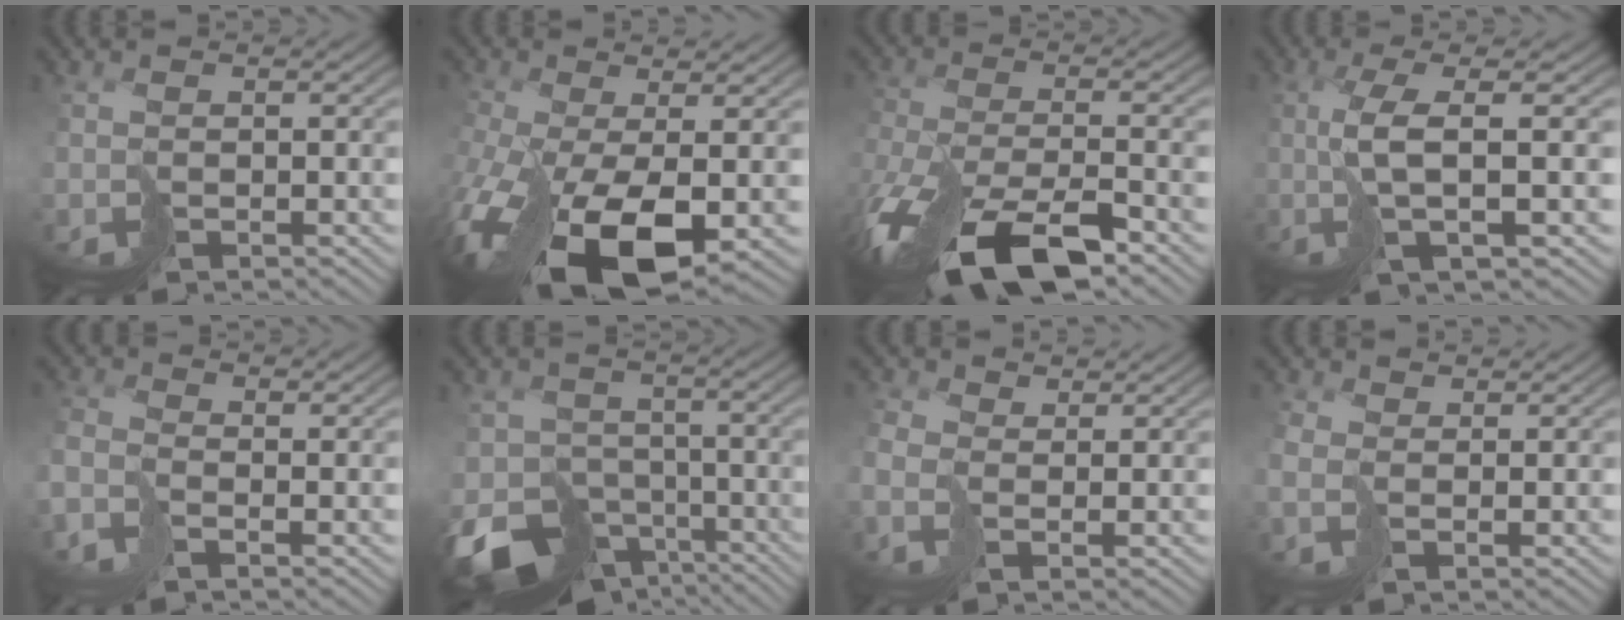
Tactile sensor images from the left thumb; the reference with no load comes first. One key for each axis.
{"total": 15.7, "fx": -6.2, "fy": 7.3, "fz": 12.5, "tx": -0.291, "ty": -0.046, "tz": -0.086}
{"total": 13.9, "fx": -8.5, "fy": 5.8, "fz": 9.4, "tx": -0.223, "ty": -0.041, "tz": -0.144}
{"total": 7.0, "fx": -0.1, "fy": 1.6, "fz": 6.8, "tx": -0.127, "ty": 0.013, "tz": -0.010}
{"total": 3.3, "fx": -1.7, "fy": 1.5, "fz": 2.4, "tx": -0.068, "ty": -0.006, "tz": -0.050}
{"total": 12.1, "fx": -7.3, "fy": 8.4, "fz": 4.7, "tx": -0.094, "ty": -0.047, "tz": -0.105}
{"total": 3.8, "fx": 0.2, "fy": 2.5, "fz": 2.8, "tx": -0.089, "ty": 0.005, "tz": -0.007}
{"total": 2.6, "fx": 0.3, "fy": 1.6, "fz": 2.1, "tx": -0.072, "ty": 0.002, "tz": 0.001}